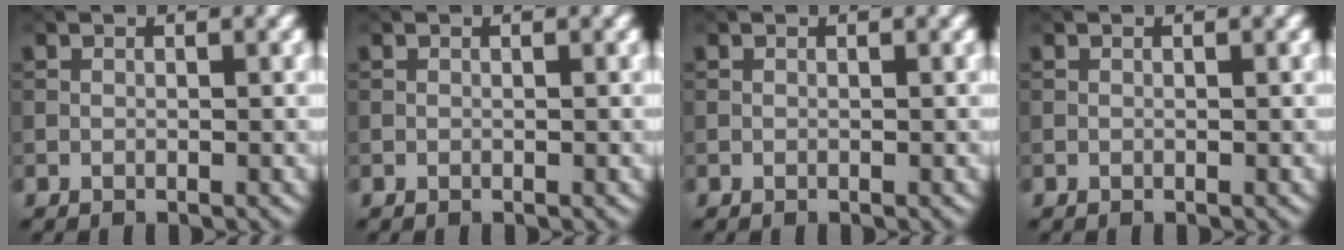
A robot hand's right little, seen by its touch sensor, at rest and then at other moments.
{"total": 0.0}
{"total": 0.0}
{"total": 0.0}